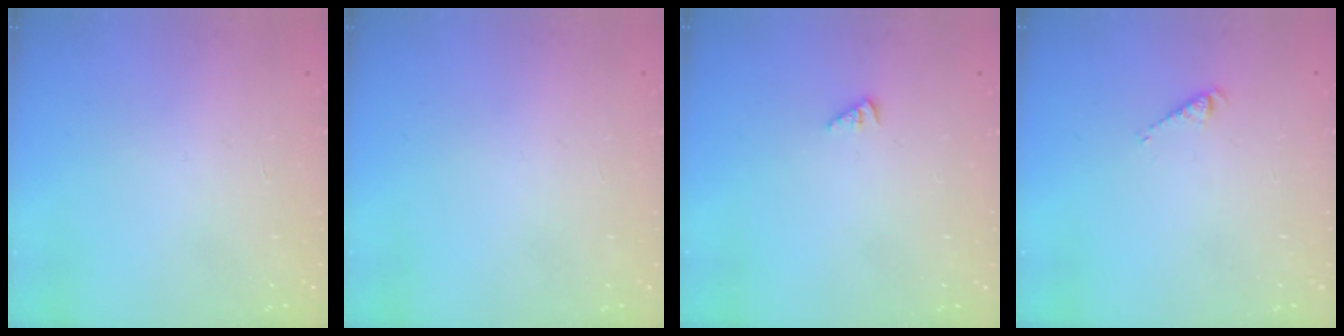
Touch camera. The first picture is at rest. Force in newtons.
{"total": 0.0}
{"total": 0.6, "press": 0.6, "slide": 0.2}
{"total": 2.4, "press": 2.4, "slide": 0.5}